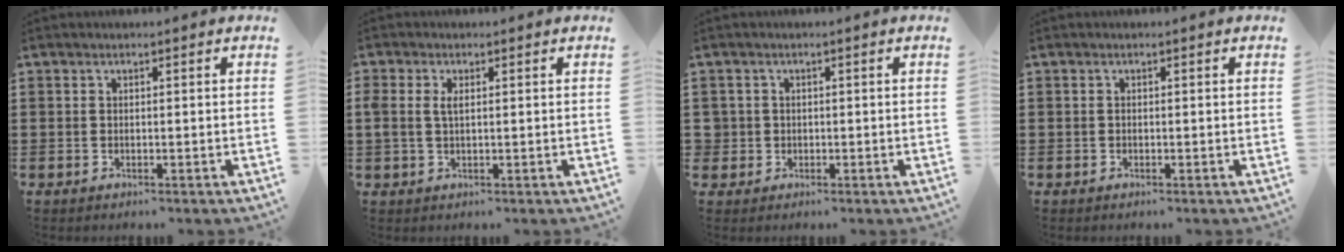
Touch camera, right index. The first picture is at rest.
{"total": 2.2, "force": [0.4, 1.2, 1.8], "torque": [-0.040, 0.008, 0.006]}
{"total": 1.7, "force": [-0.2, 1.7, 0.1], "torque": [-0.010, 0.007, -0.007]}
{"total": 0.0}